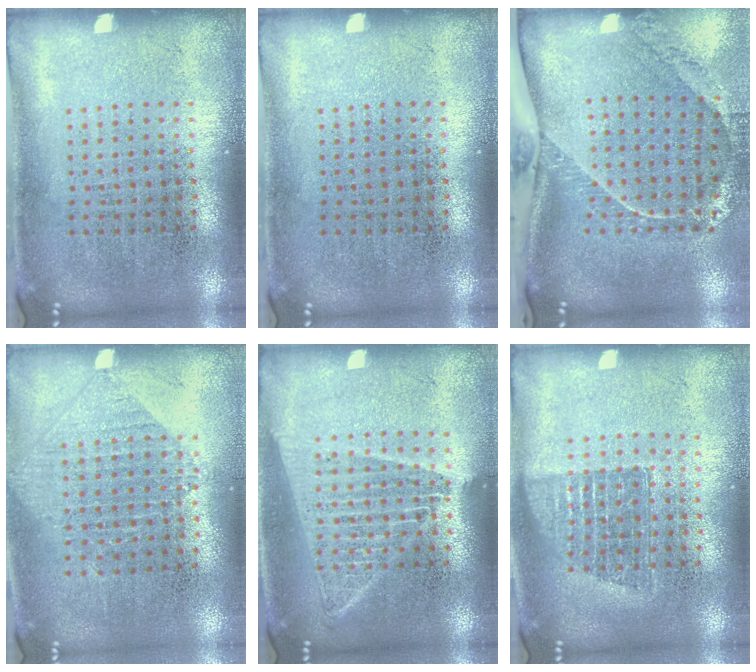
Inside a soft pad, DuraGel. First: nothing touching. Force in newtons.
{"total": 0.0}
{"total": 2.4, "press": 1.7, "slide": 1.8}
{"total": 0.9, "press": 0.8, "slide": 0.3}
{"total": 1.5, "press": 1.4, "slide": 0.7}
{"total": 1.2, "press": 1.1, "slide": 0.6}